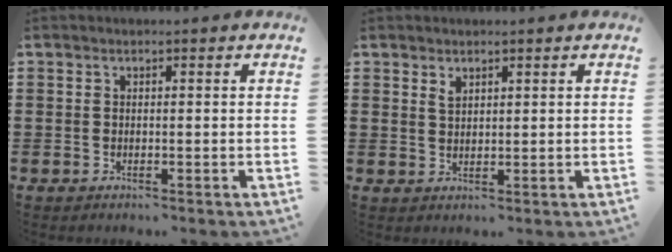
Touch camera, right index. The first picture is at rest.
{"total": 1.6, "force": [1.1, 0.8, 0.8], "torque": [-0.018, 0.003, 0.021]}